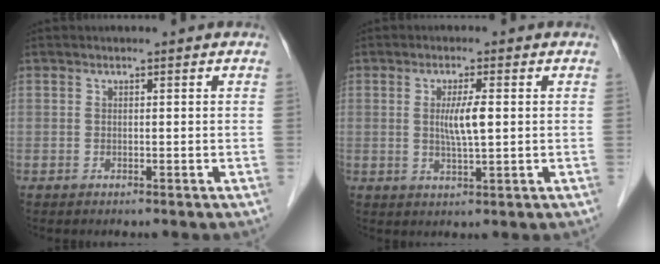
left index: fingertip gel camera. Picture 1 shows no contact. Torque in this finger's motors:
{"motor_torque": [0.11, 0.05, 0.12, 0.08]}